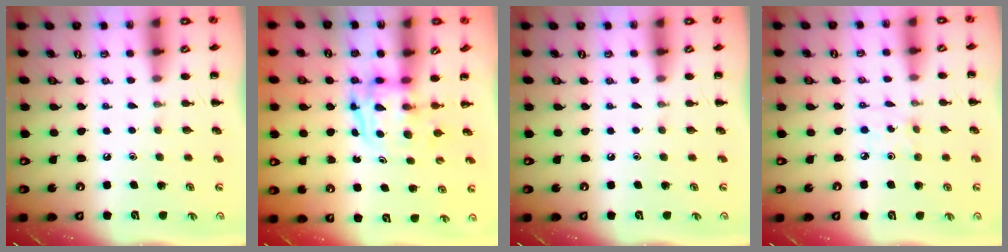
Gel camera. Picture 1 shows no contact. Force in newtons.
{"total": 3.9, "press": 3.8, "slide": 0.4}
{"total": 0.0}
{"total": 2.5, "press": 2.3, "slide": 0.9}